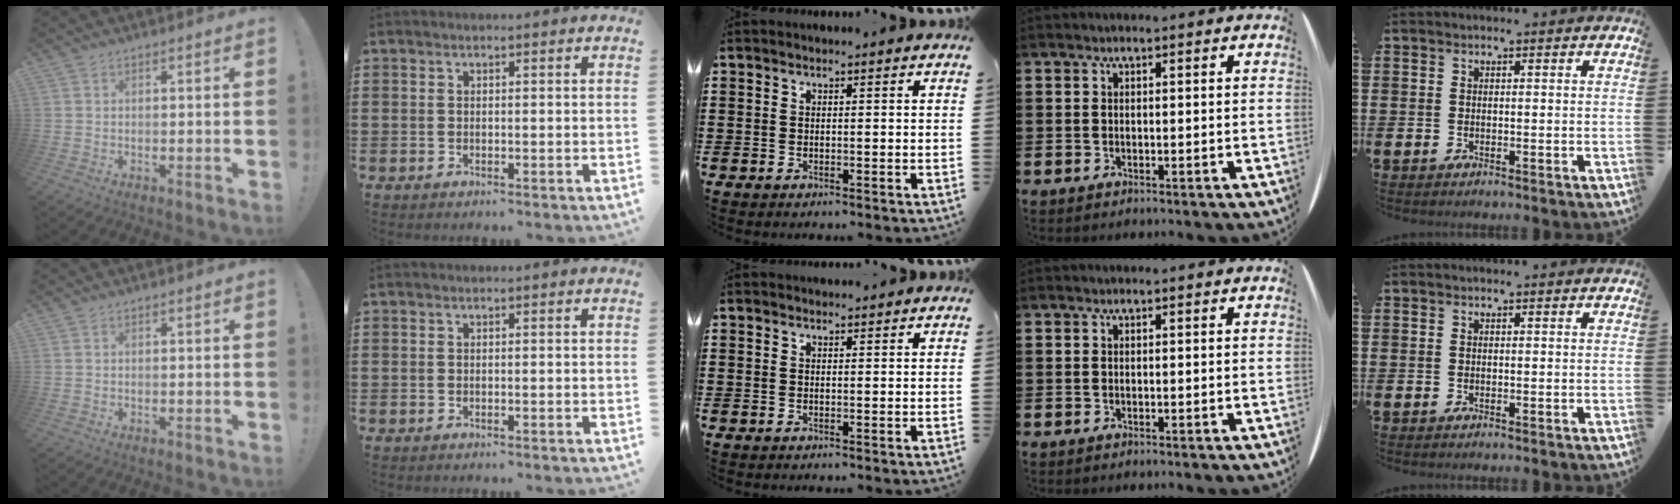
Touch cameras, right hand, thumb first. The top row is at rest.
{"middle": {"total": 0.9, "force": [0.9, 0.2, 0.0], "torque": [0.006, -0.002, 0.015]}}